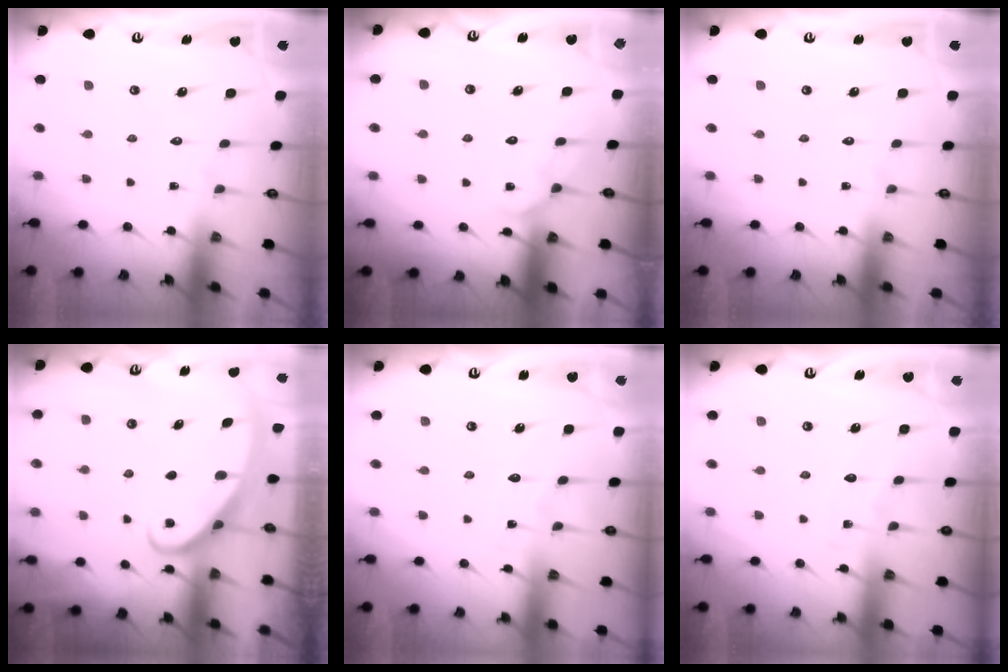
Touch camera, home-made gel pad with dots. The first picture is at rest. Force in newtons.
{"total": 3.0, "press": 3.0, "slide": 0.3}
{"total": 0.0}
{"total": 2.8, "press": 2.8, "slide": 0.4}
{"total": 2.9, "press": 2.9, "slide": 0.2}
{"total": 2.5, "press": 2.5, "slide": 0.2}